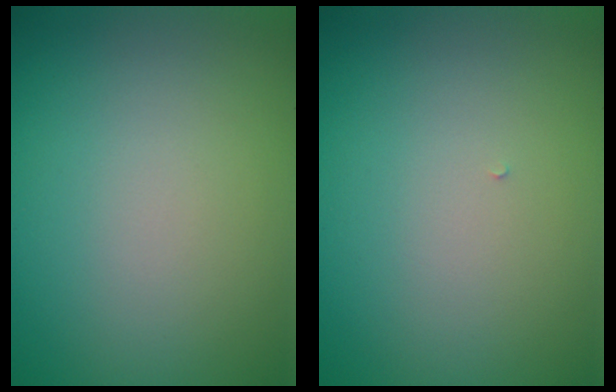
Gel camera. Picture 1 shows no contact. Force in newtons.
{"total": 0.0}